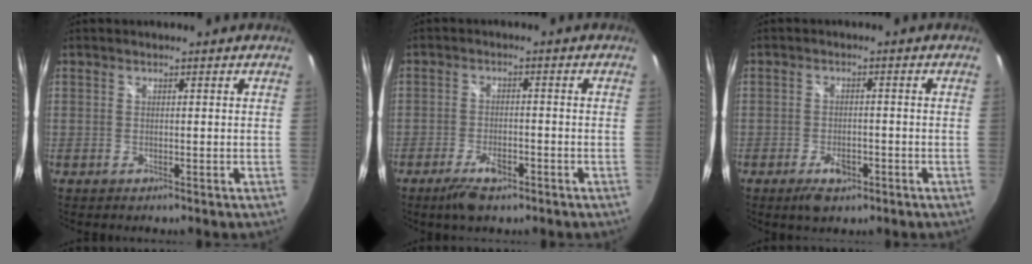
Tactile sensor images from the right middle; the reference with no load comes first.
{"total": 5.8, "force": [-3.9, 2.2, 3.7], "torque": [-0.090, -0.007, -0.067]}
{"total": 4.8, "force": [-2.9, 2.4, 3.0], "torque": [-0.065, -0.003, -0.045]}